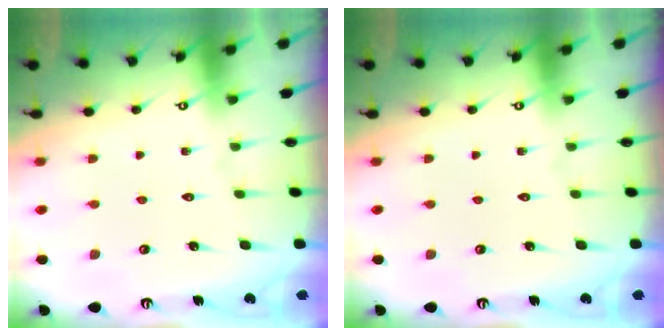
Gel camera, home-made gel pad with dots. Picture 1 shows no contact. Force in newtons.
{"total": 0.0}